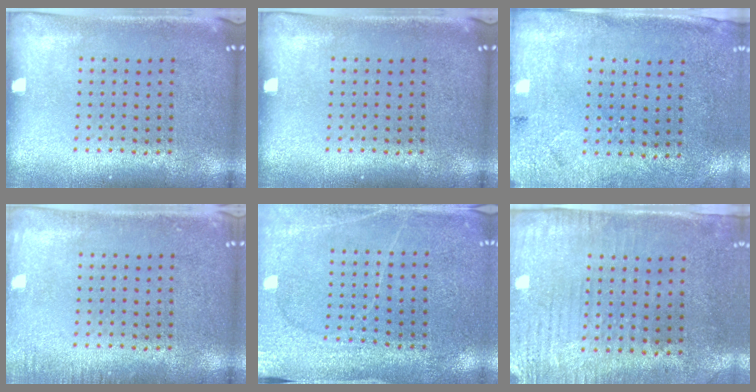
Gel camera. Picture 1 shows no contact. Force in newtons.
{"total": 0.0}
{"total": 2.7, "press": 2.2, "slide": 1.5}
{"total": 1.3, "press": 1.2, "slide": 0.2}
{"total": 2.7, "press": 2.7, "slide": 0.4}
{"total": 2.9, "press": 2.4, "slide": 1.7}